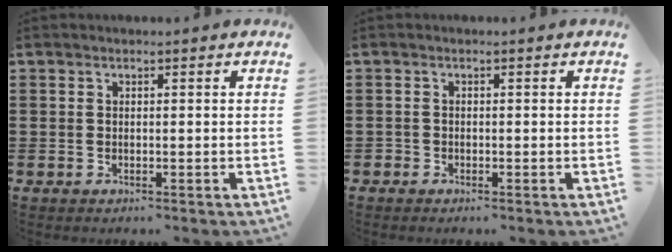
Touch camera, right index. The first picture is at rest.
{"total": 0.8, "force": [-0.6, 0.5, 0.1], "torque": [-0.002, 0.002, -0.014]}